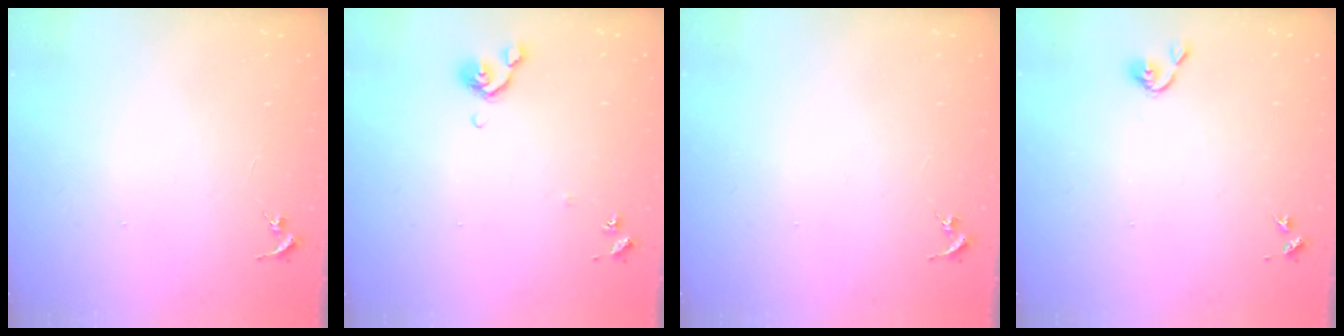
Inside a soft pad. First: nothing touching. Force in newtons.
{"total": 7.0, "press": 6.8, "slide": 1.4}
{"total": 0.0}
{"total": 3.8, "press": 3.7, "slide": 0.6}